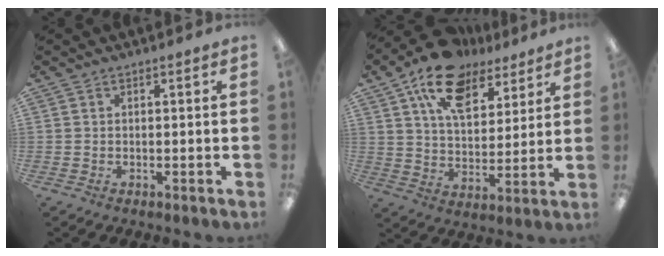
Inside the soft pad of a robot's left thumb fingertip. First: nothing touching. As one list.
[{"total": 16.2, "force": [11.0, 8.5, 8.4], "torque": [-0.148, -0.048, 0.198]}]